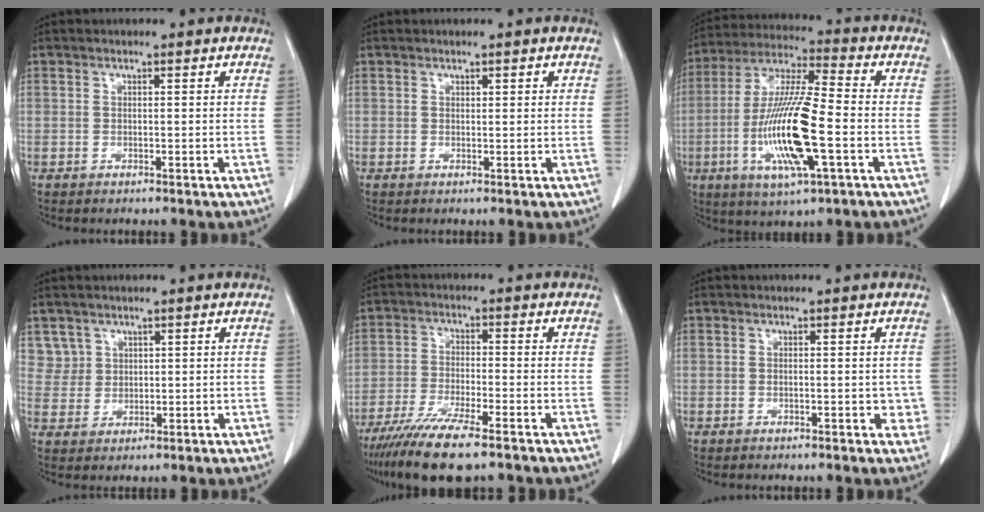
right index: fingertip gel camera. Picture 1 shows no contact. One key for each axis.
{"total": 0.8, "fx": 0.4, "fy": 0.4, "fz": 0.5, "tx": -0.005, "ty": 0.000, "tz": 0.006}
{"total": 16.2, "fx": -4.0, "fy": 1.8, "fz": 15.6, "tx": -0.321, "ty": -0.016, "tz": -0.075}
{"total": 3.7, "fx": 2.2, "fy": 2.9, "fz": -0.4, "tx": 0.020, "ty": 0.001, "tz": 0.041}
{"total": 10.6, "fx": -7.7, "fy": 1.0, "fz": 7.1, "tx": -0.127, "ty": -0.026, "tz": -0.131}
{"total": 2.5, "fx": -0.4, "fy": 1.2, "fz": 2.2, "tx": -0.020, "ty": 0.000, "tz": -0.005}